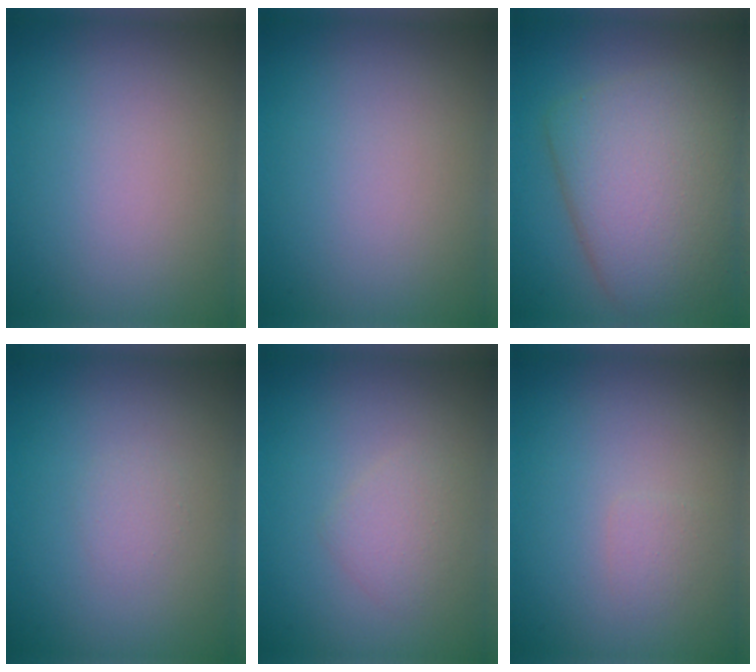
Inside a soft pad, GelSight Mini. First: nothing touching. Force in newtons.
{"total": 0.0}
{"total": 8.6, "press": 8.6, "slide": 0.3}
{"total": 0.7, "press": 0.7, "slide": 0.1}
{"total": 1.7, "press": 1.7, "slide": 0.1}
{"total": 0.9, "press": 0.9, "slide": 0.0}